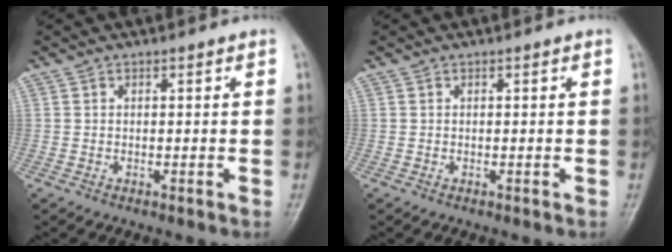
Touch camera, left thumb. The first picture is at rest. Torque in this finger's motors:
{"motor_torque": [-0.02, 0.01, 0.05, -0.03, 0.00]}